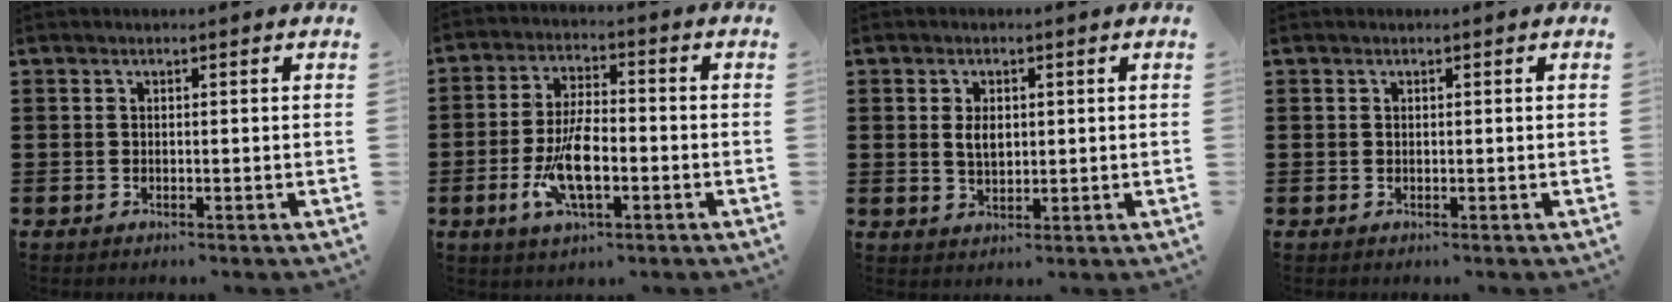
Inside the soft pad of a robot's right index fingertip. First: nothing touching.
{"total": 9.5, "force": [-2.7, 3.6, 8.3], "torque": [-0.185, -0.012, -0.054]}
{"total": 3.1, "force": [0.5, 1.9, 2.5], "torque": [-0.052, 0.008, 0.007]}
{"total": 0.0}